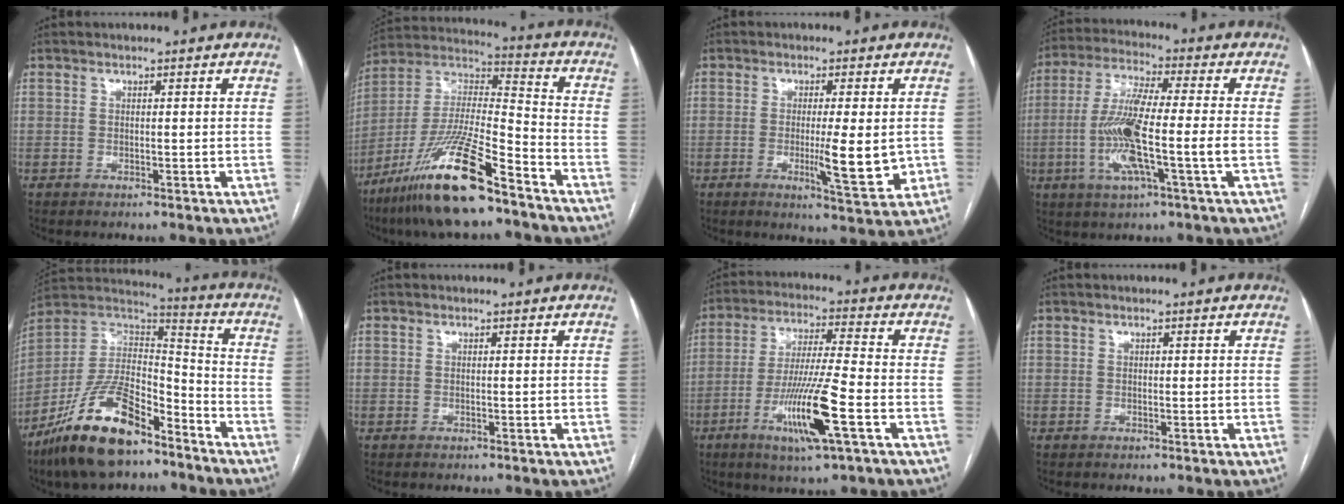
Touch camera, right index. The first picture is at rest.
{"total": 18.9, "force": [-12.4, 2.1, 14.1], "torque": [-0.312, -0.029, -0.232]}
{"total": 7.5, "force": [-1.0, 1.1, 7.4], "torque": [-0.107, -0.012, -0.013]}
{"total": 12.9, "force": [-2.6, 0.5, 12.6], "torque": [-0.257, -0.004, -0.056]}
{"total": 19.1, "force": [-12.7, 6.6, 12.6], "torque": [-0.263, 0.005, -0.234]}
{"total": 0.0}
{"total": 12.8, "force": [-4.9, 0.1, 11.9], "torque": [-0.231, -0.018, -0.090]}
{"total": 0.0}